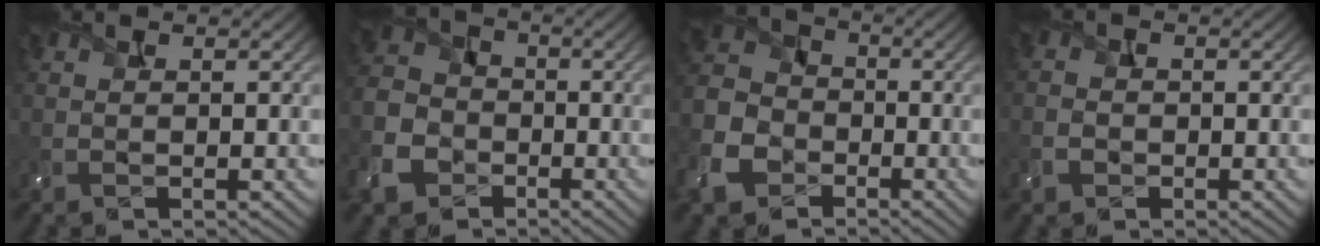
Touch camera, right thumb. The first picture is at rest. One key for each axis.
{"total": 8.7, "fx": -4.4, "fy": 6.6, "fz": 3.8, "tx": -0.112, "ty": -0.022, "tz": -0.100}
{"total": 9.6, "fx": -4.9, "fy": 7.0, "fz": 4.5, "tx": -0.132, "ty": -0.022, "tz": -0.115}
{"total": 2.2, "fx": -1.0, "fy": 1.8, "fz": 0.7, "tx": -0.013, "ty": -0.003, "tz": -0.021}